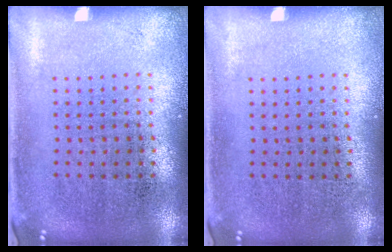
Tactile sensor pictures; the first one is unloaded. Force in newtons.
{"total": 0.0}